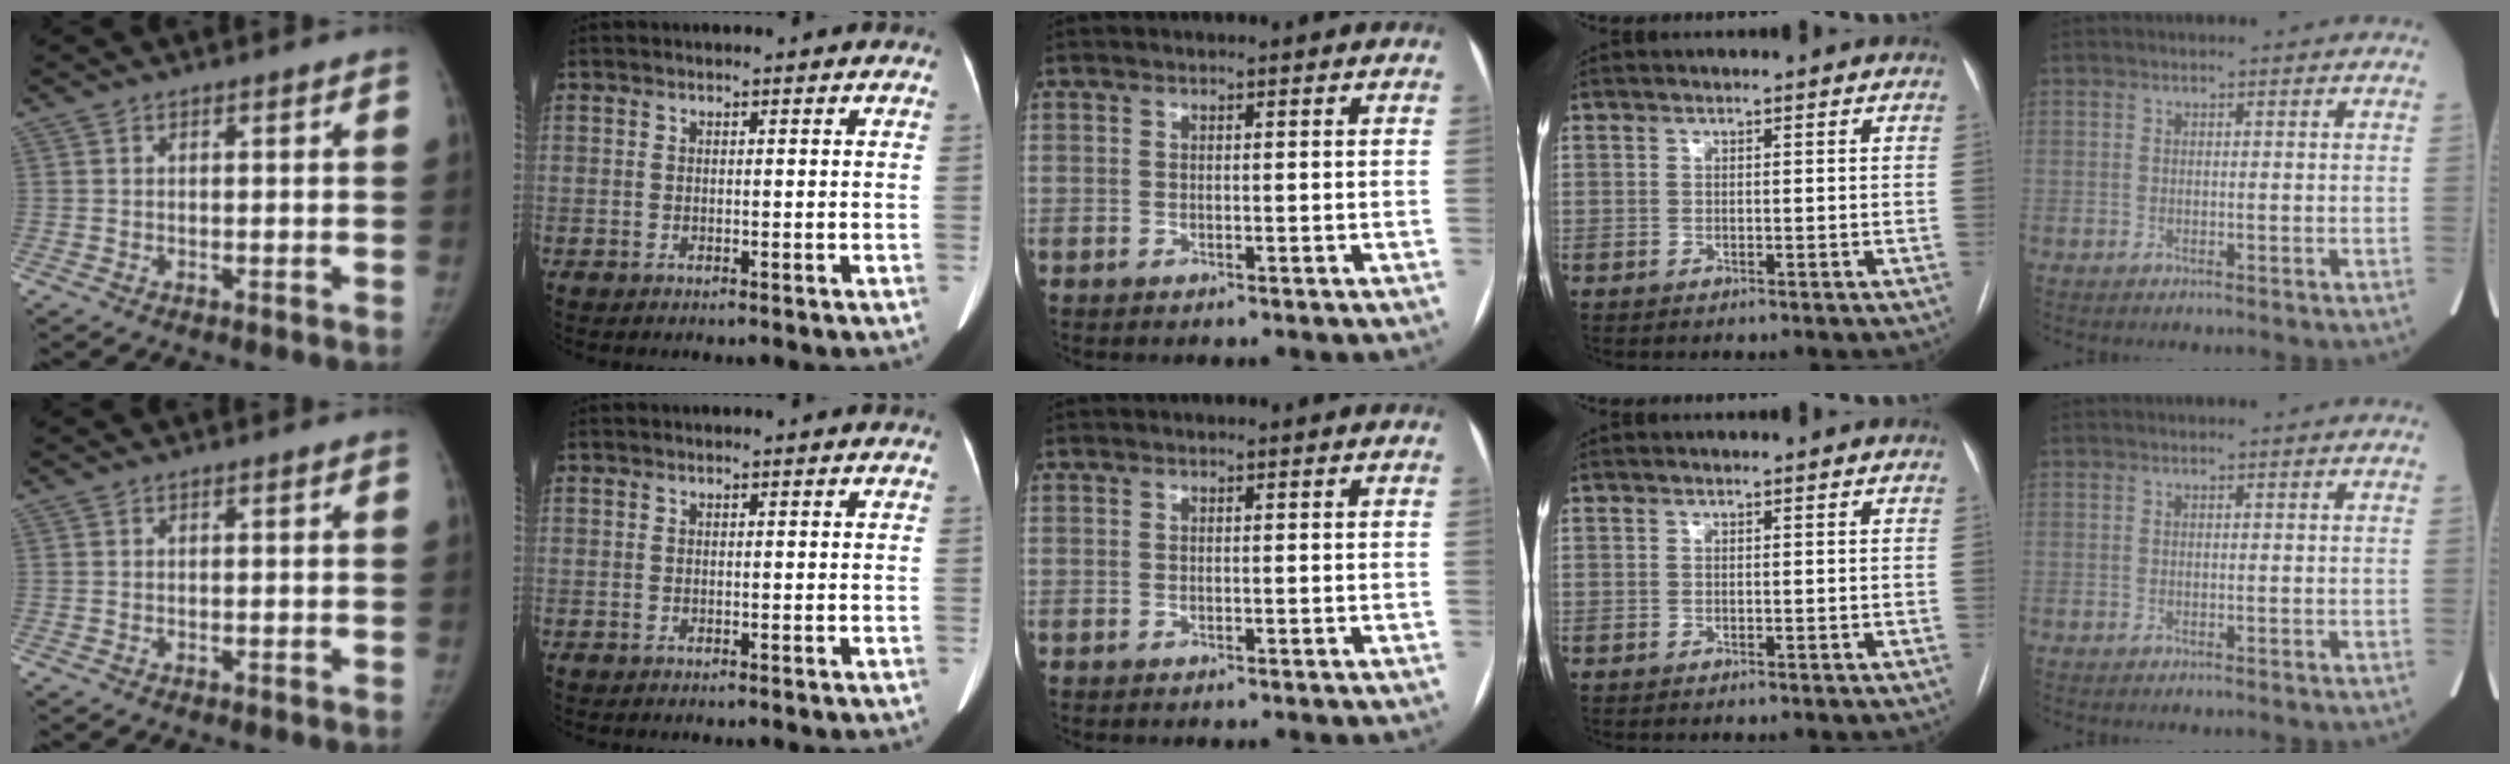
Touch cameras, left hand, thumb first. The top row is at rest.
{}